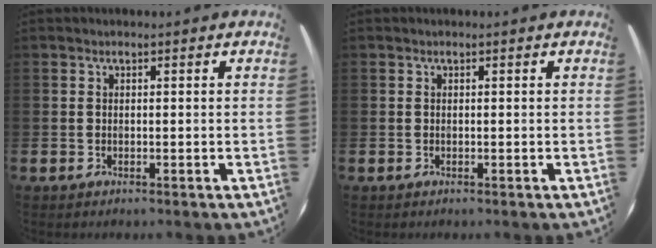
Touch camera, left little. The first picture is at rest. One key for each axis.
{"total": 0.0}